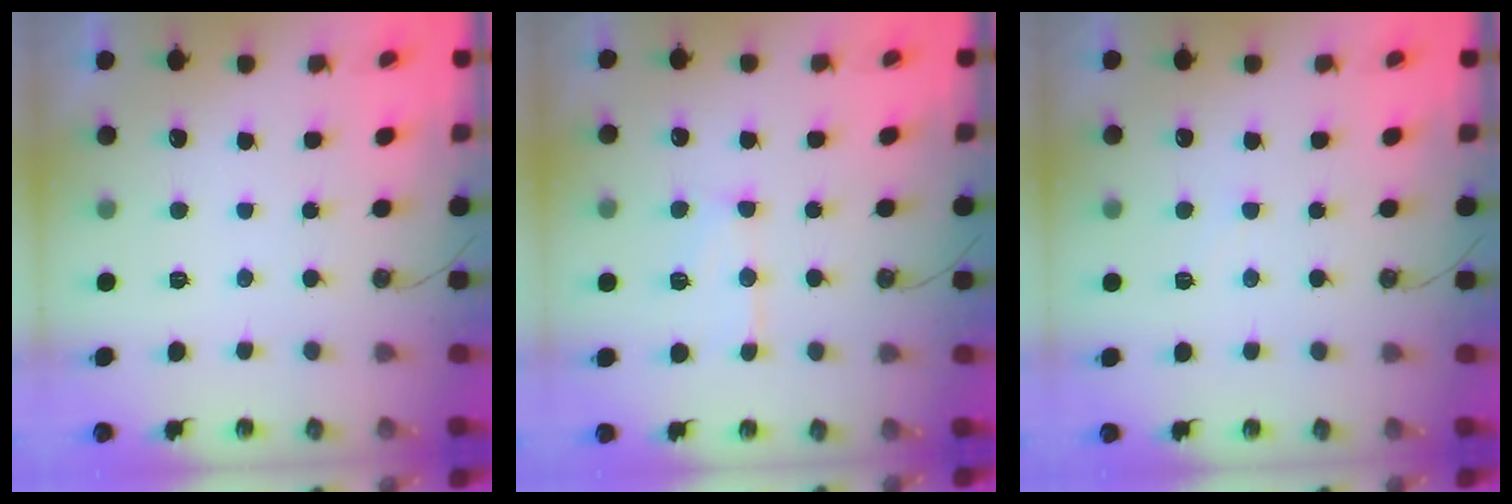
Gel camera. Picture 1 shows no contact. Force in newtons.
{"total": 10.9, "press": 10.9, "slide": 0.9}
{"total": 2.4, "press": 2.4, "slide": 0.4}